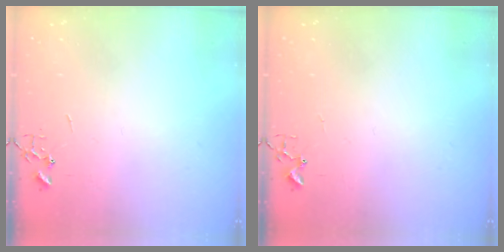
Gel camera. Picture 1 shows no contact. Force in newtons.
{"total": 3.3, "press": 3.3, "slide": 0.5}